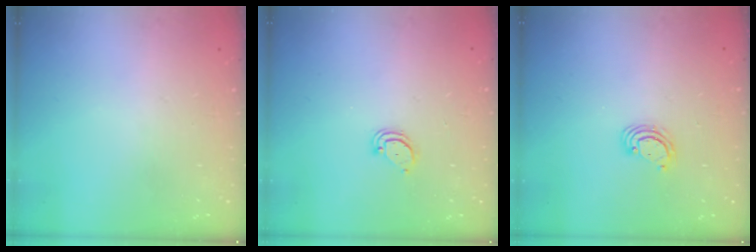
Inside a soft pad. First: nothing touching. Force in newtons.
{"total": 2.6, "press": 2.6, "slide": 0.2}
{"total": 2.4, "press": 2.4, "slide": 0.2}